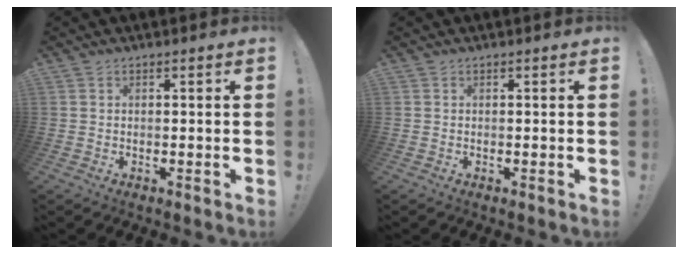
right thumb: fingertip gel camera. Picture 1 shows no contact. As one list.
[{"total": 0.0}]